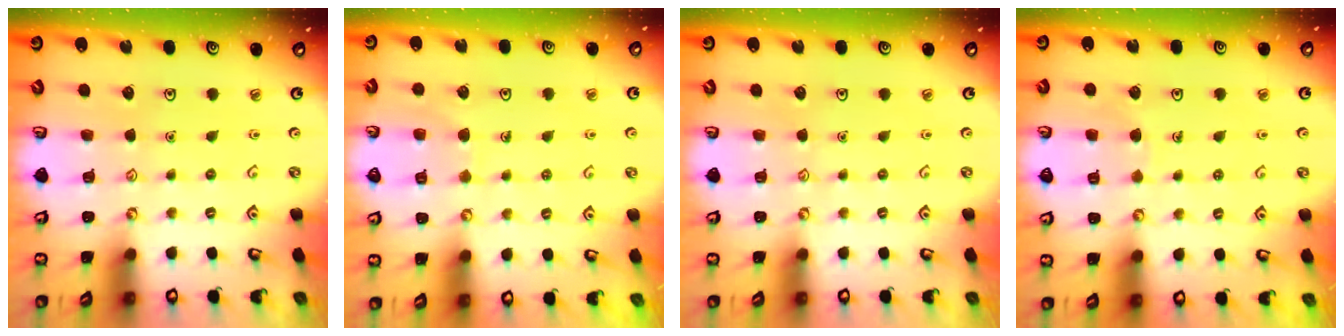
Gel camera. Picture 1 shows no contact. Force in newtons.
{"total": 6.5, "press": 6.5, "slide": 0.5}
{"total": 0.0}
{"total": 3.7, "press": 3.7, "slide": 0.4}